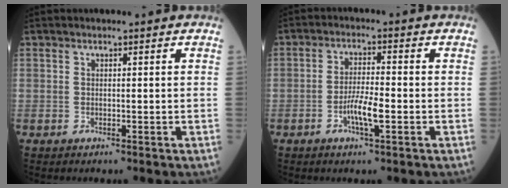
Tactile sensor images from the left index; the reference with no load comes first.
{"total": 4.5, "force": [-1.6, 0.5, 4.2], "torque": [-0.085, -0.003, -0.031]}